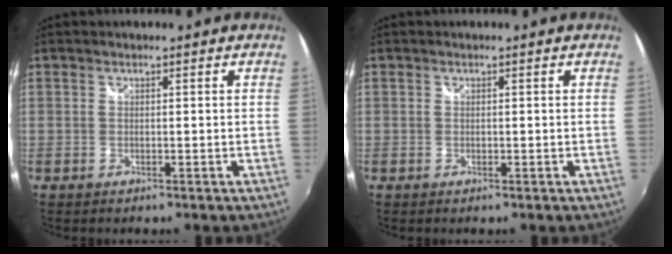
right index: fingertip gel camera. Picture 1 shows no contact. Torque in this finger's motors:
{"motor_torque": [0.03, 0.00, 0.01, 0.01]}